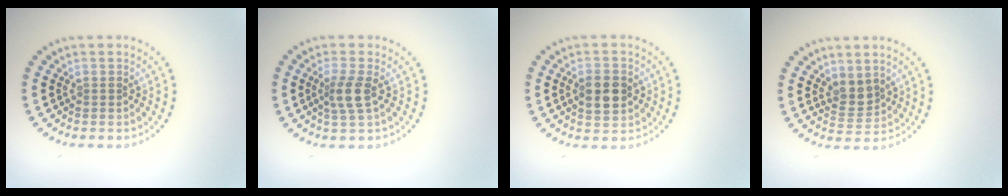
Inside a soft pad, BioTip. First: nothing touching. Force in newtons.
{"total": 2.4, "press": 1.9, "slide": 1.4}
{"total": 3.4, "press": 3.4, "slide": 0.1}
{"total": 2.3, "press": 1.9, "slide": 1.2}